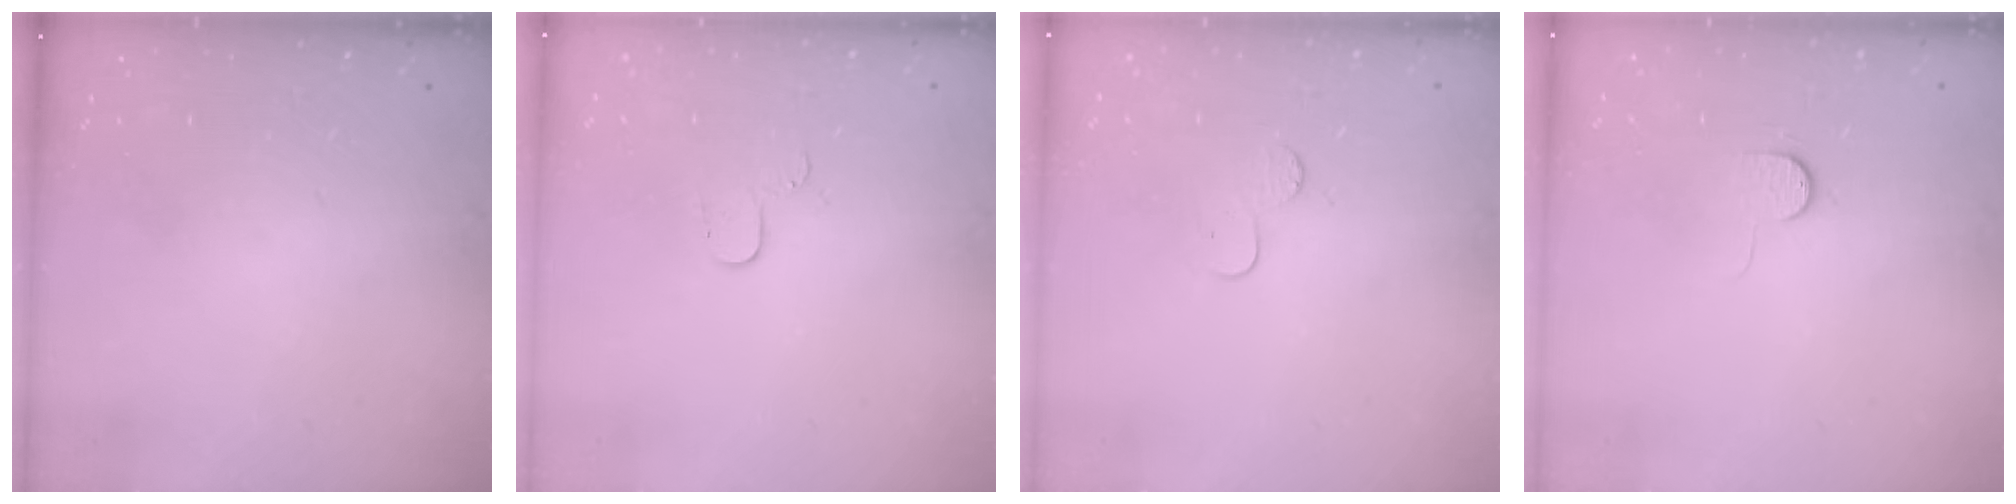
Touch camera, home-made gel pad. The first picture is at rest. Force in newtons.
{"total": 4.2, "press": 4.2, "slide": 0.4}
{"total": 4.4, "press": 4.4, "slide": 0.4}
{"total": 5.0, "press": 5.0, "slide": 0.5}